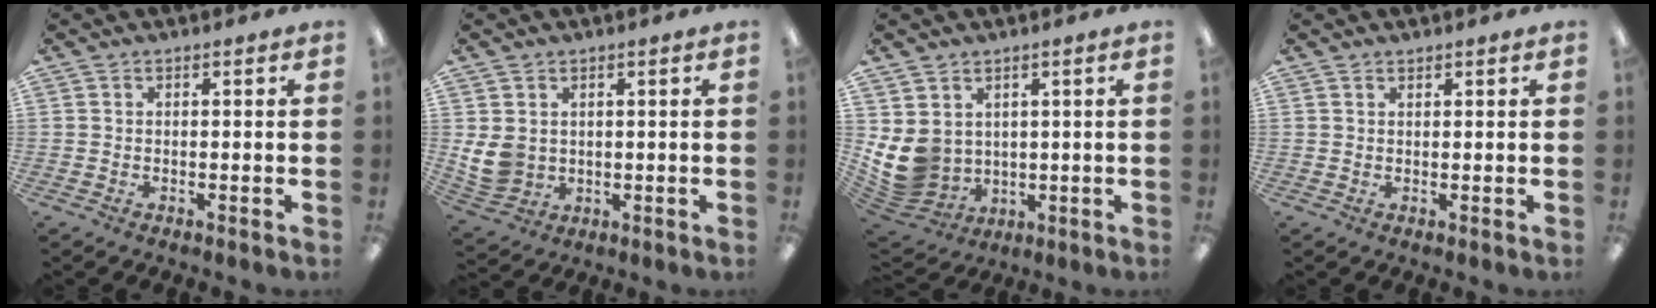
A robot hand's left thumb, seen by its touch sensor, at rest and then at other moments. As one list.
[{"total": 7.1, "force": [1.6, 6.2, 3.2], "torque": [-0.079, 0.001, 0.035]}, {"total": 10.0, "force": [1.2, 8.9, 4.3], "torque": [-0.129, -0.017, 0.032]}, {"total": 0.8, "force": [0.7, 0.3, 0.1], "torque": [-0.002, 0.000, 0.013]}]